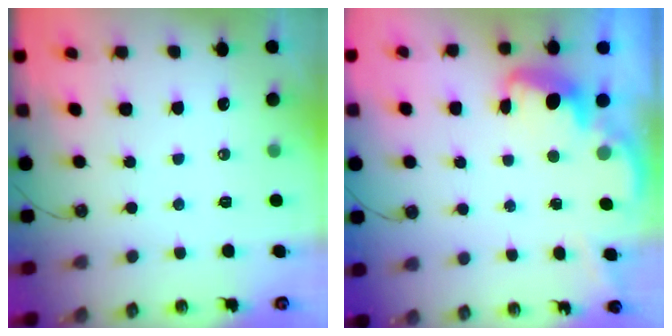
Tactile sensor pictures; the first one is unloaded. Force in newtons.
{"total": 2.6, "press": 2.5, "slide": 0.8}